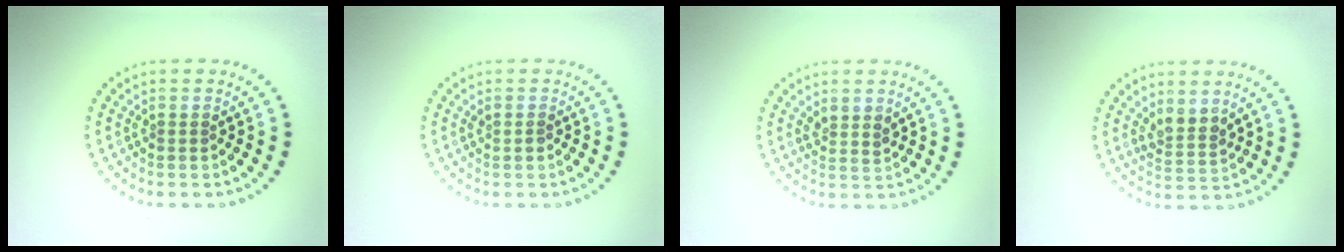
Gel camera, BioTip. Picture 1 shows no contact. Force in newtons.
{"total": 0.6, "press": 0.6, "slide": 0.1}
{"total": 1.4, "press": 1.3, "slide": 0.7}
{"total": 2.2, "press": 1.9, "slide": 1.2}